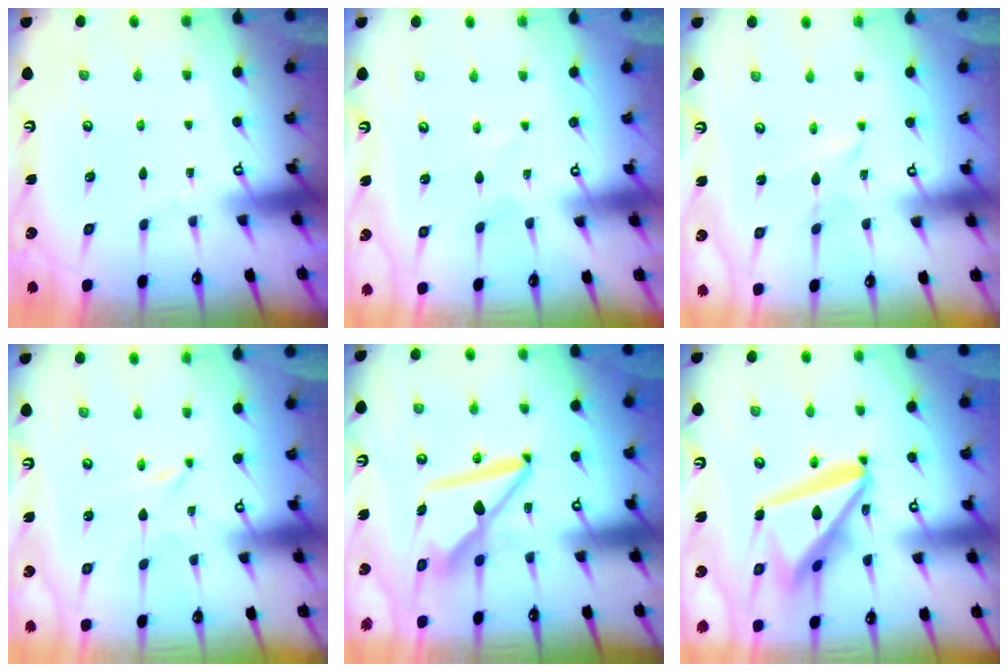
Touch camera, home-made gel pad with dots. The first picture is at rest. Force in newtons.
{"total": 1.9, "press": 1.8, "slide": 0.3}
{"total": 2.0, "press": 2.0, "slide": 0.1}
{"total": 0.0}
{"total": 9.7, "press": 9.7, "slide": 1.0}
{"total": 18.5, "press": 18.3, "slide": 2.2}